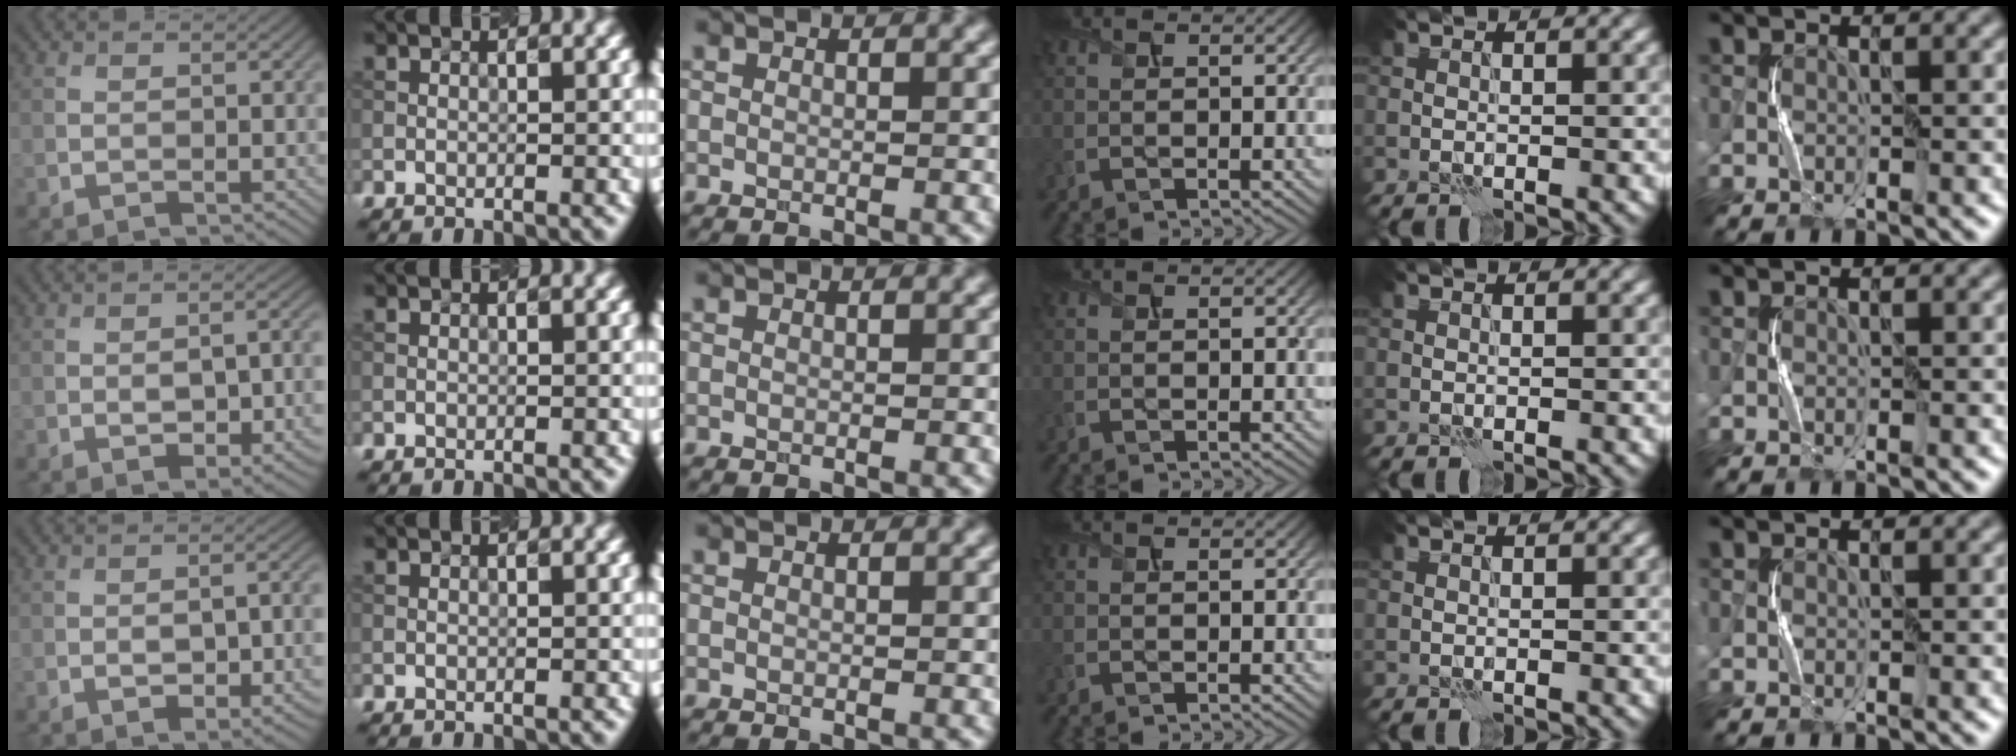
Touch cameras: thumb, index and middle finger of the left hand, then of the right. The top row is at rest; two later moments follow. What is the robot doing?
{"motion": "squeeze", "object": "air blower"}